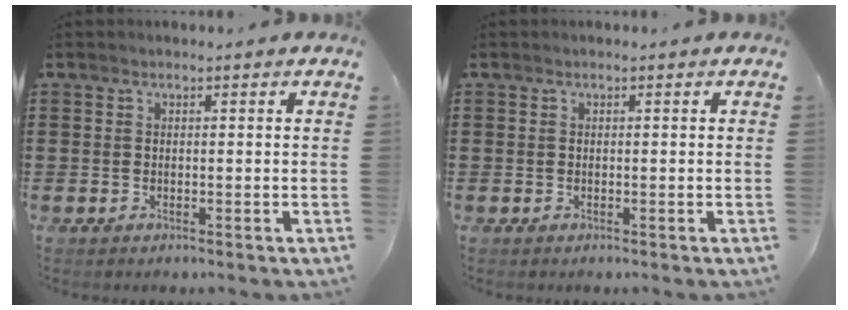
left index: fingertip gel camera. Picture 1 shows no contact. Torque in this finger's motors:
{"motor_torque": [-0.05, -0.03, 0.00, 0.00]}